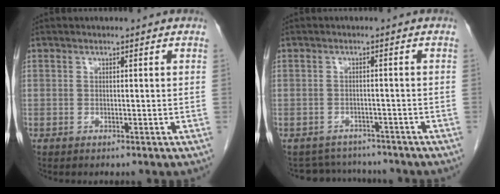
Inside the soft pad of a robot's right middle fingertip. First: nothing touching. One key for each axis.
{"total": 5.5, "fx": -5.2, "fy": 1.7, "fz": -0.2, "tx": 0.001, "ty": 0.011, "tz": -0.070}